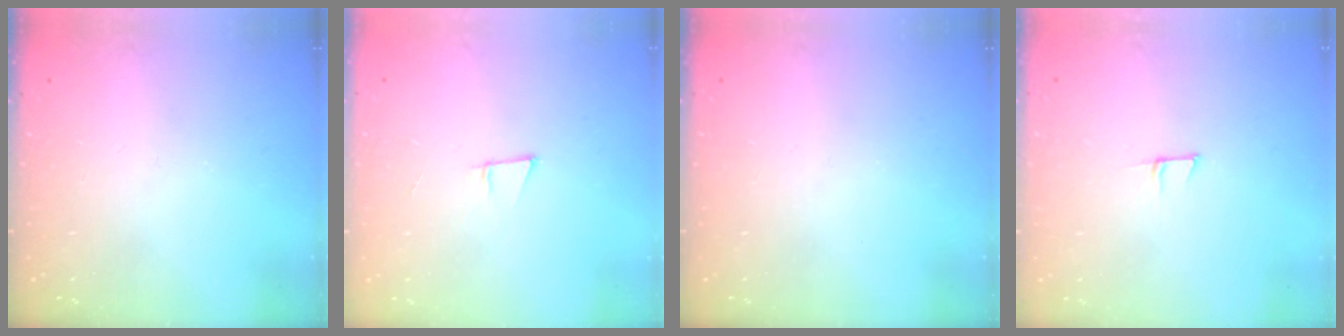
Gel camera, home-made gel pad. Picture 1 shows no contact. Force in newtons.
{"total": 5.2, "press": 4.3, "slide": 2.9}
{"total": 0.0}
{"total": 5.5, "press": 5.4, "slide": 0.8}